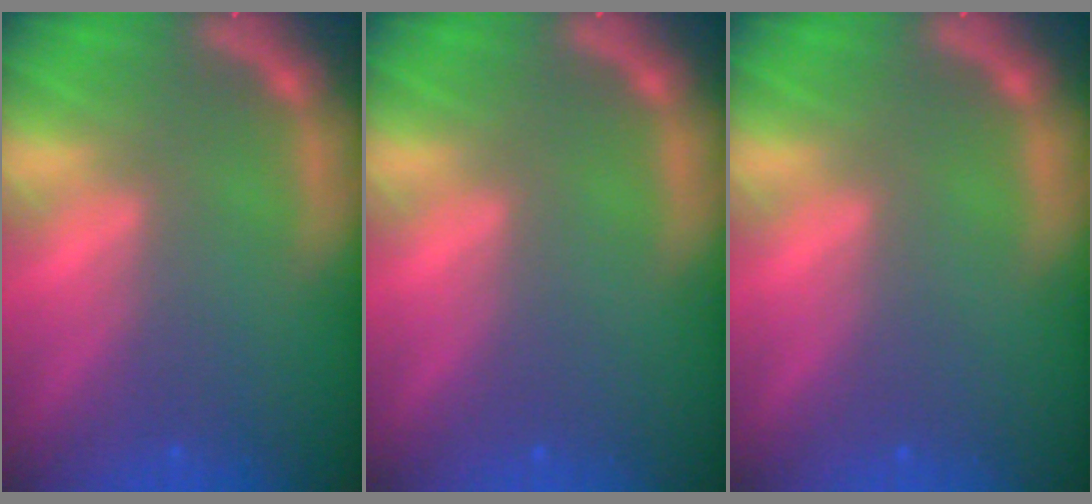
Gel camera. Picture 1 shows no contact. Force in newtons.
{"total": 0.0}
{"total": 0.0}